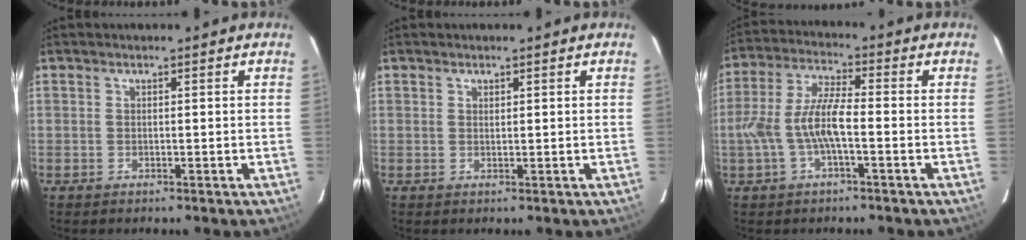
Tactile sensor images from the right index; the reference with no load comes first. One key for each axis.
{"total": 0.5, "fx": 0.4, "fy": 0.3, "fz": 0.2, "tx": -0.002, "ty": 0.001, "tz": 0.008}
{"total": 9.1, "fx": -2.4, "fy": 2.3, "fz": 8.5, "tx": -0.183, "ty": 0.007, "tz": -0.042}